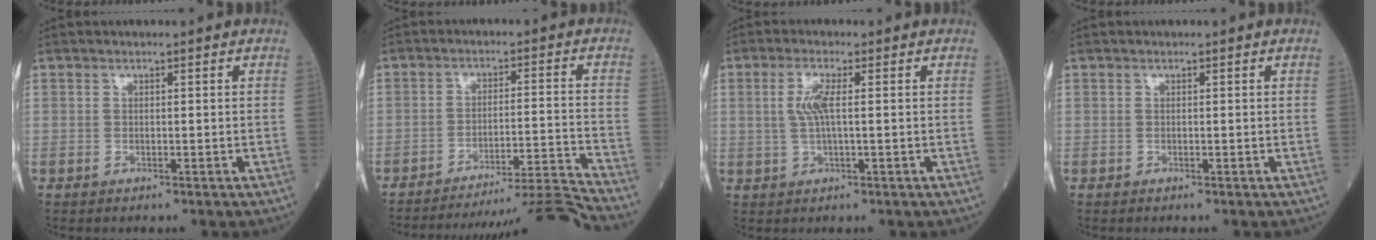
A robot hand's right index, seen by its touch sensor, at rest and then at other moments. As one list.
[{"total": 14.1, "force": [-13.3, -4.3, 1.7], "torque": [-0.001, 0.004, -0.200]}, {"total": 3.7, "force": [0.5, 0.7, 3.6], "torque": [-0.080, 0.004, 0.010]}, {"total": 0.0}]